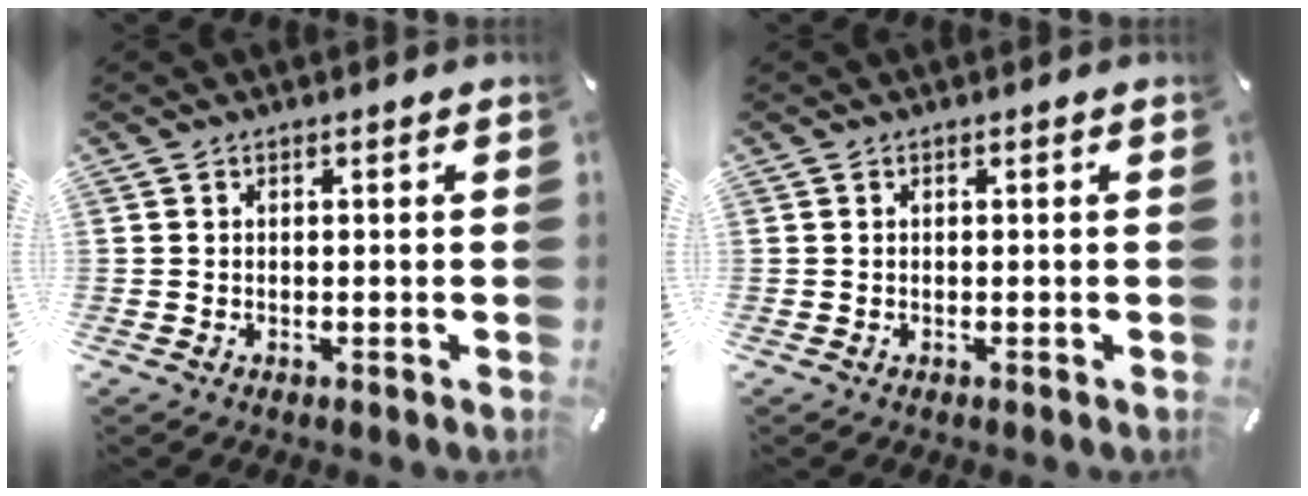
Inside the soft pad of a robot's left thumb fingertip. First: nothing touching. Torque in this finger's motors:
{"motor_torque": [0.00, 0.00, 0.00, 0.00, 0.00]}